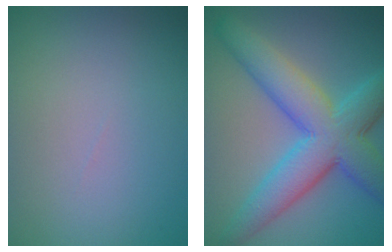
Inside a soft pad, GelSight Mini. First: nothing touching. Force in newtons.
{"total": 8.8, "press": 8.8, "slide": 0.1}